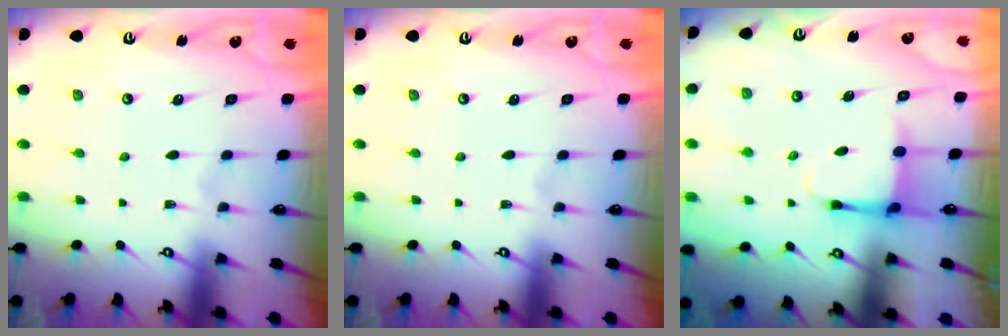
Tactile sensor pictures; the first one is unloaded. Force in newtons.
{"total": 0.0}
{"total": 3.7, "press": 3.5, "slide": 1.4}